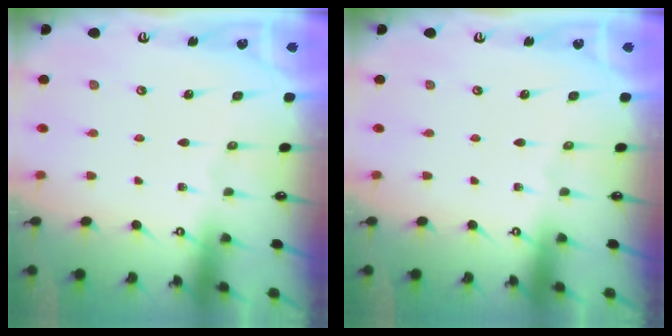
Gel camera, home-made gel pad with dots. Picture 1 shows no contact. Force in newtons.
{"total": 0.0}